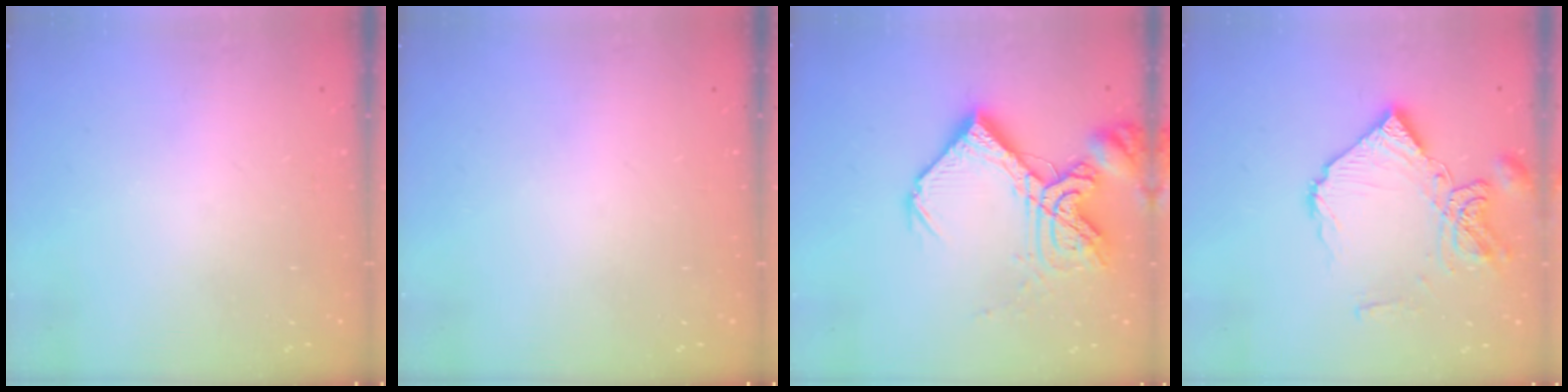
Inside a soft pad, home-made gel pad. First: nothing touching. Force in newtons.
{"total": 0.0}
{"total": 20.5, "press": 20.4, "slide": 2.5}
{"total": 13.9, "press": 13.8, "slide": 1.5}